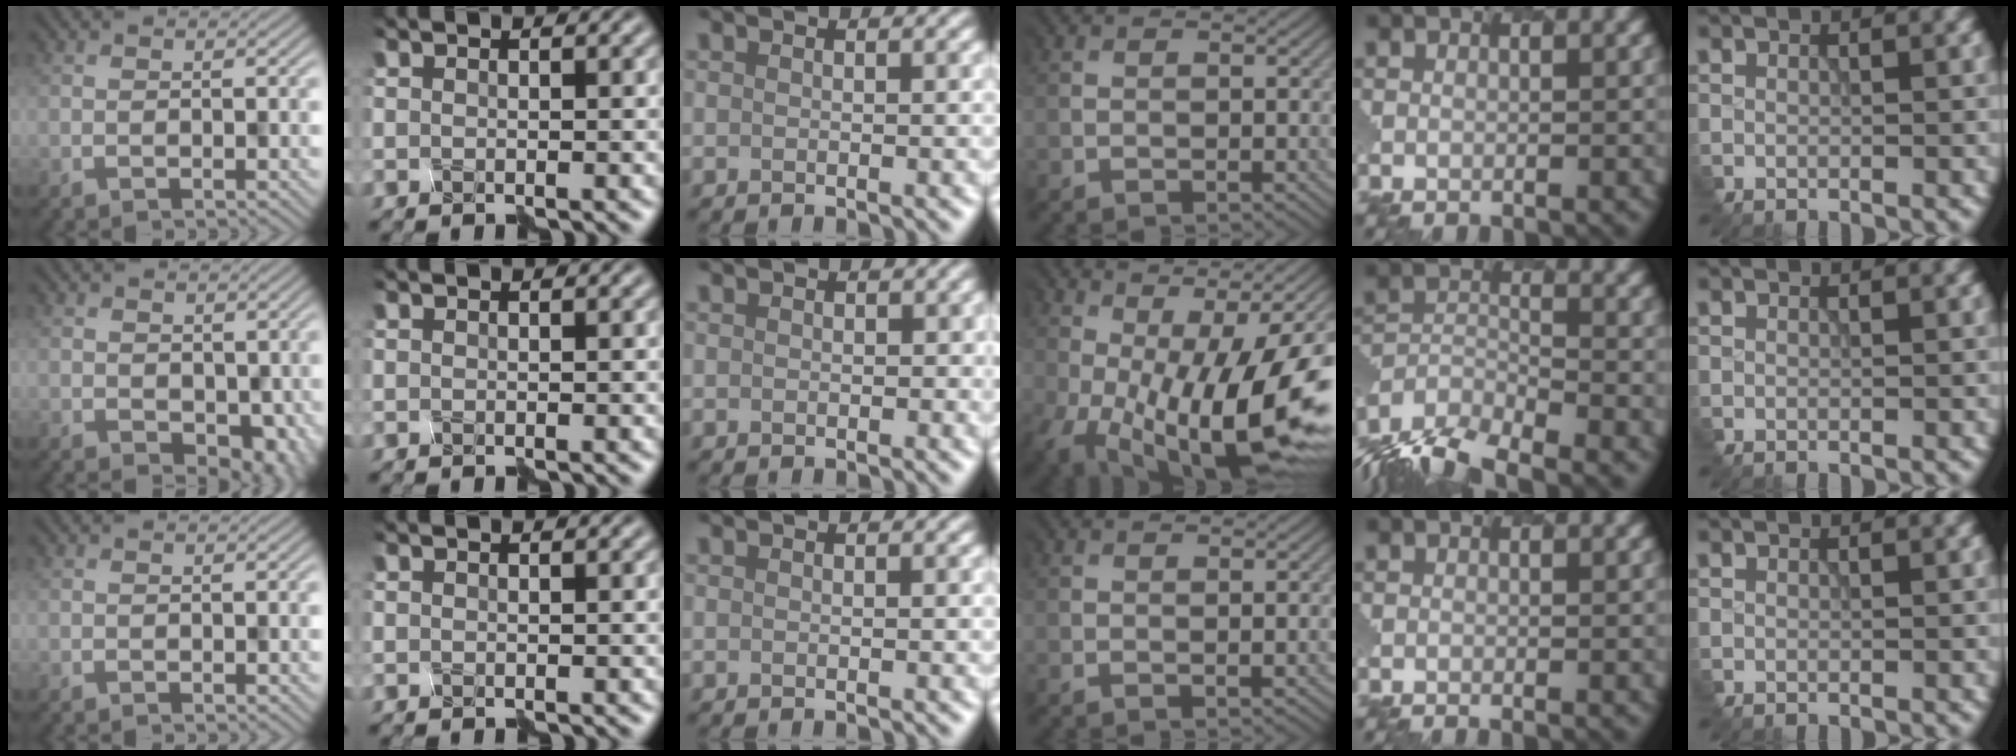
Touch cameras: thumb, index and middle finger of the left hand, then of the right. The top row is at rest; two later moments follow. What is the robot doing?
{"motion": "disassemble", "object": "spray bottle"}